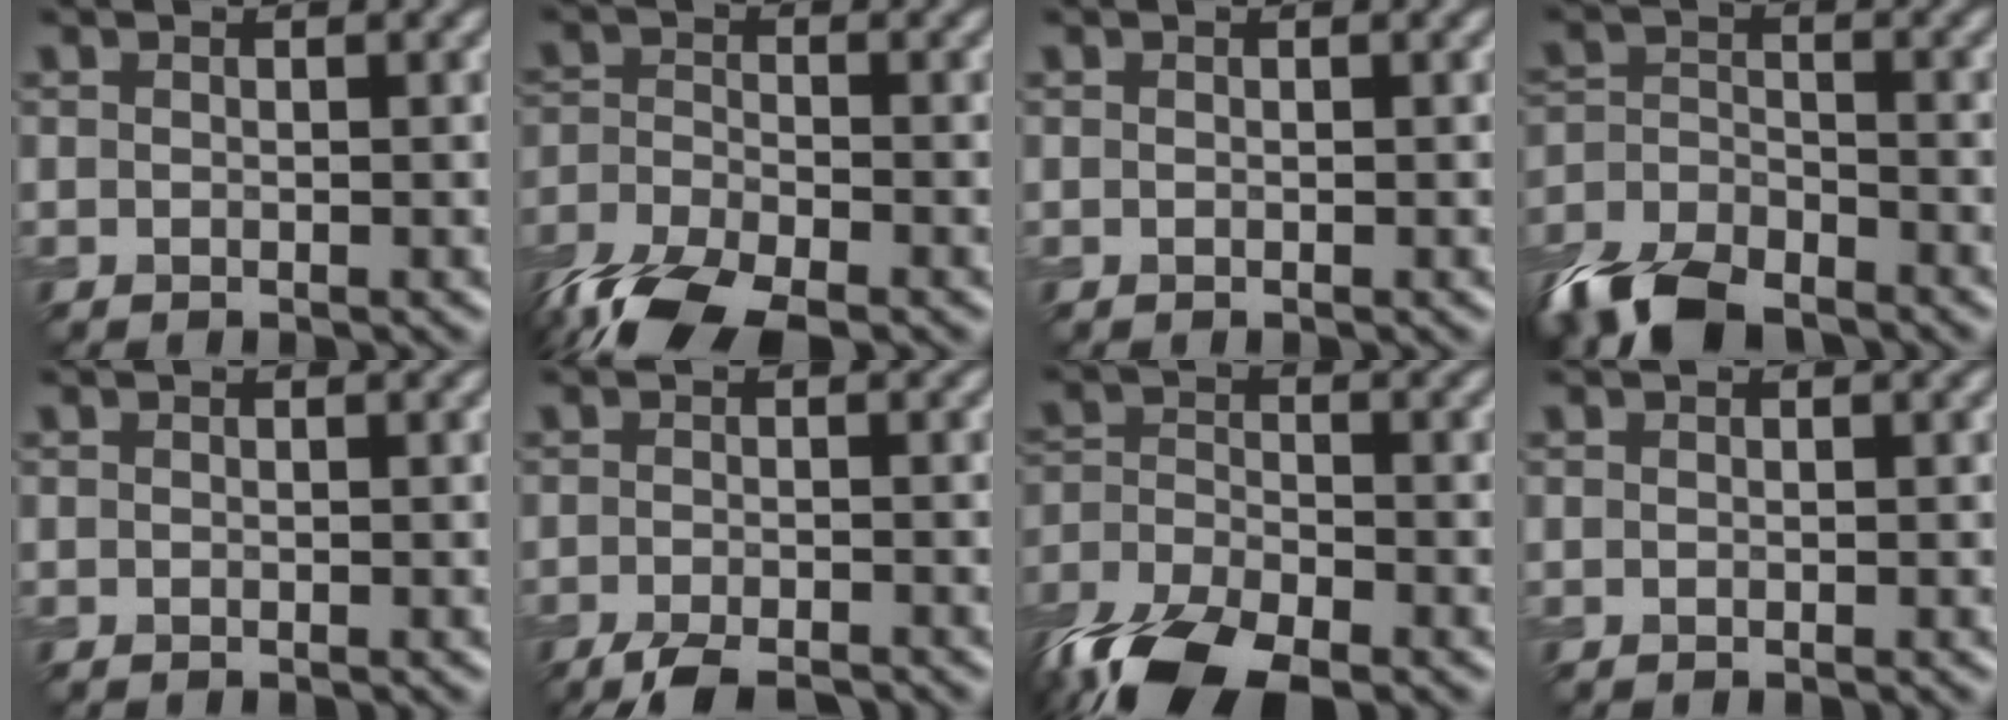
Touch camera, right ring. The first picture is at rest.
{"total": 8.6, "force": [-6.2, 3.3, 5.0], "torque": [-0.113, -0.024, -0.125]}
{"total": 0.0}
{"total": 8.9, "force": [-6.8, 3.7, 4.4], "torque": [-0.097, -0.013, -0.137]}
{"total": 0.0}
{"total": 4.0, "force": [-3.2, 0.9, 2.2], "torque": [-0.039, -0.009, -0.061]}
{"total": 10.8, "force": [-7.6, 4.5, 6.3], "torque": [-0.141, -0.034, -0.143]}
{"total": 0.0}